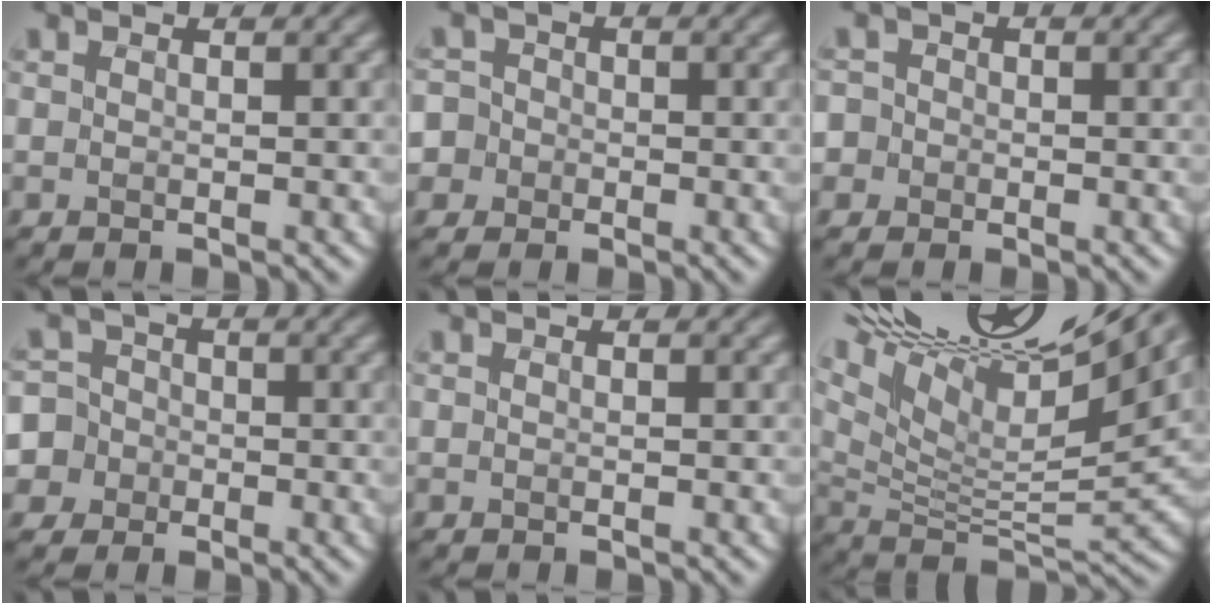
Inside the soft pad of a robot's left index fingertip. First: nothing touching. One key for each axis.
{"total": 4.5, "fx": -1.0, "fy": 4.2, "fz": 1.0, "tx": -0.011, "ty": 0.025, "tz": -0.050}
{"total": 2.7, "fx": -0.4, "fy": 2.6, "fz": 0.6, "tx": 0.010, "ty": 0.022, "tz": -0.037}
{"total": 6.9, "fx": -2.0, "fy": 6.5, "fz": 1.4, "tx": -0.038, "ty": 0.015, "tz": -0.069}
{"total": 0.0}
{"total": 17.7, "fx": 12.1, "fy": 4.5, "fz": 12.1, "tx": -0.238, "ty": 0.044, "tz": 0.200}